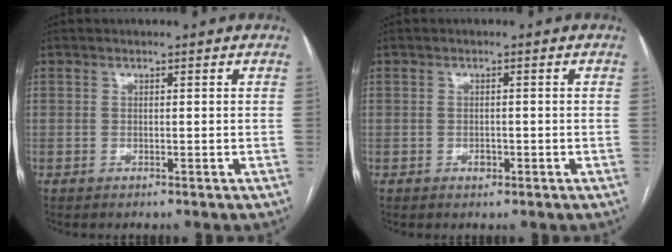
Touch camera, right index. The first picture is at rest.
{"total": 1.3, "force": [-0.5, 0.9, 0.8], "torque": [-0.013, 0.002, -0.005]}